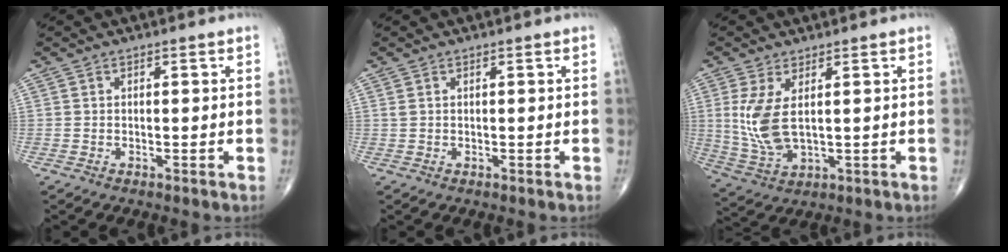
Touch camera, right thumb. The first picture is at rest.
{"total": 0.6, "force": [0.3, 0.2, 0.4], "torque": [-0.011, 0.008, 0.010]}
{"total": 8.5, "force": [1.6, 3.8, 7.4], "torque": [-0.165, -0.016, 0.044]}